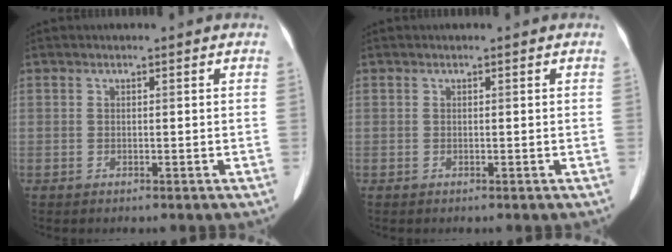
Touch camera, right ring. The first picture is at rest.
{"total": 0.0}